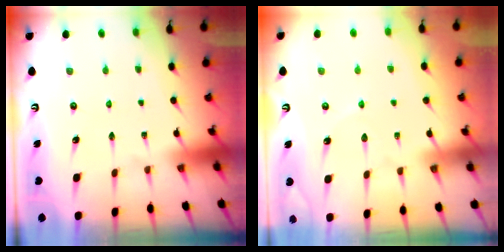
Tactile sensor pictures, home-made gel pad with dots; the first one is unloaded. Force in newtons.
{"total": 3.3, "press": 3.3, "slide": 0.5}